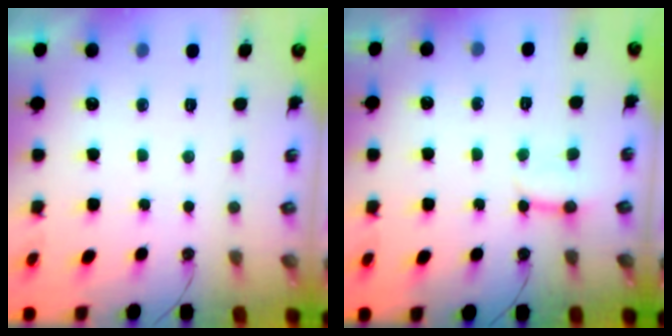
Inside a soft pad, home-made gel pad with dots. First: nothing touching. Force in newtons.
{"total": 3.0, "press": 2.9, "slide": 0.6}